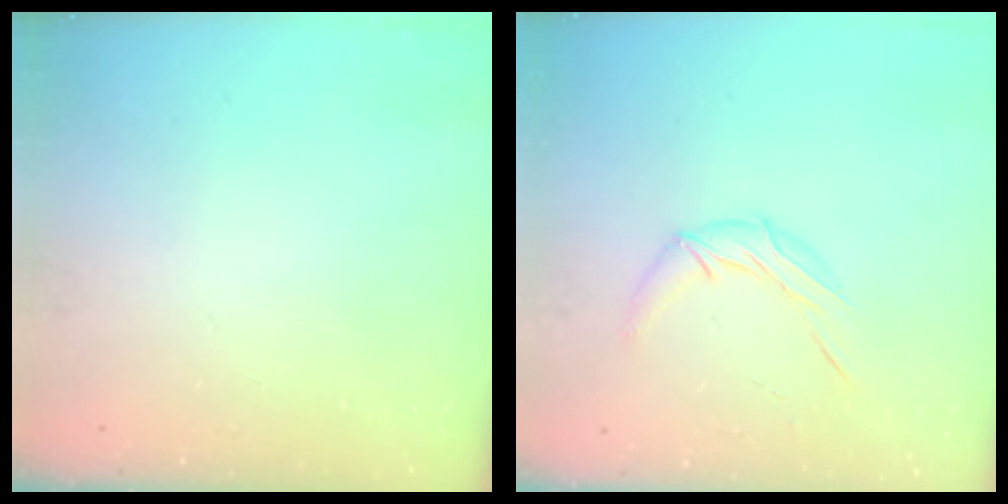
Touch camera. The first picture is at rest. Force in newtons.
{"total": 8.8, "press": 8.8, "slide": 0.4}